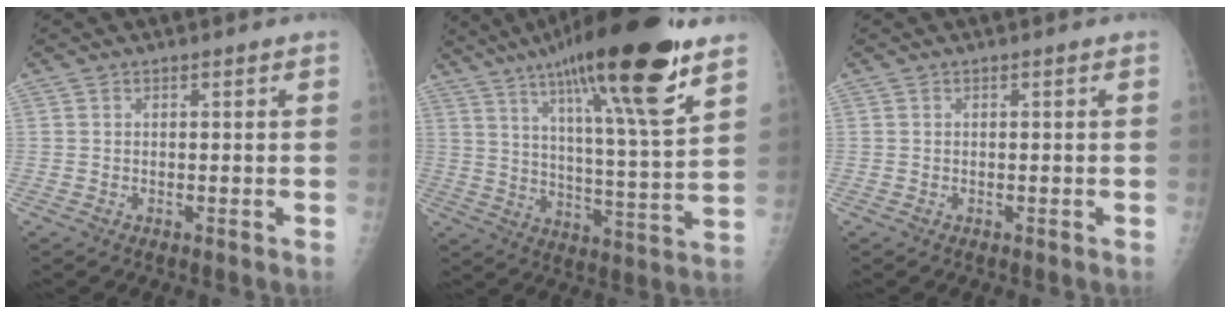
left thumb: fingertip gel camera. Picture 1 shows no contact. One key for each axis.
{"total": 24.7, "fx": 15.3, "fy": 3.6, "fz": 19.0, "tx": -0.294, "ty": -0.050, "tz": 0.244}
{"total": 0.0}